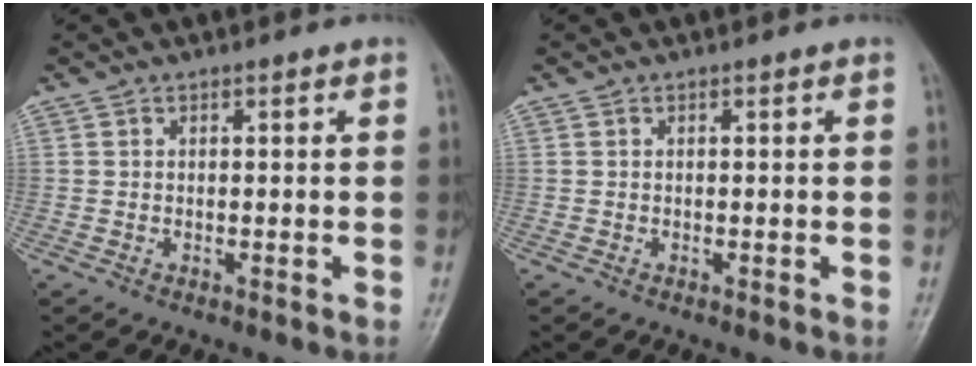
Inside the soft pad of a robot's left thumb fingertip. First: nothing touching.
{"total": 0.0}